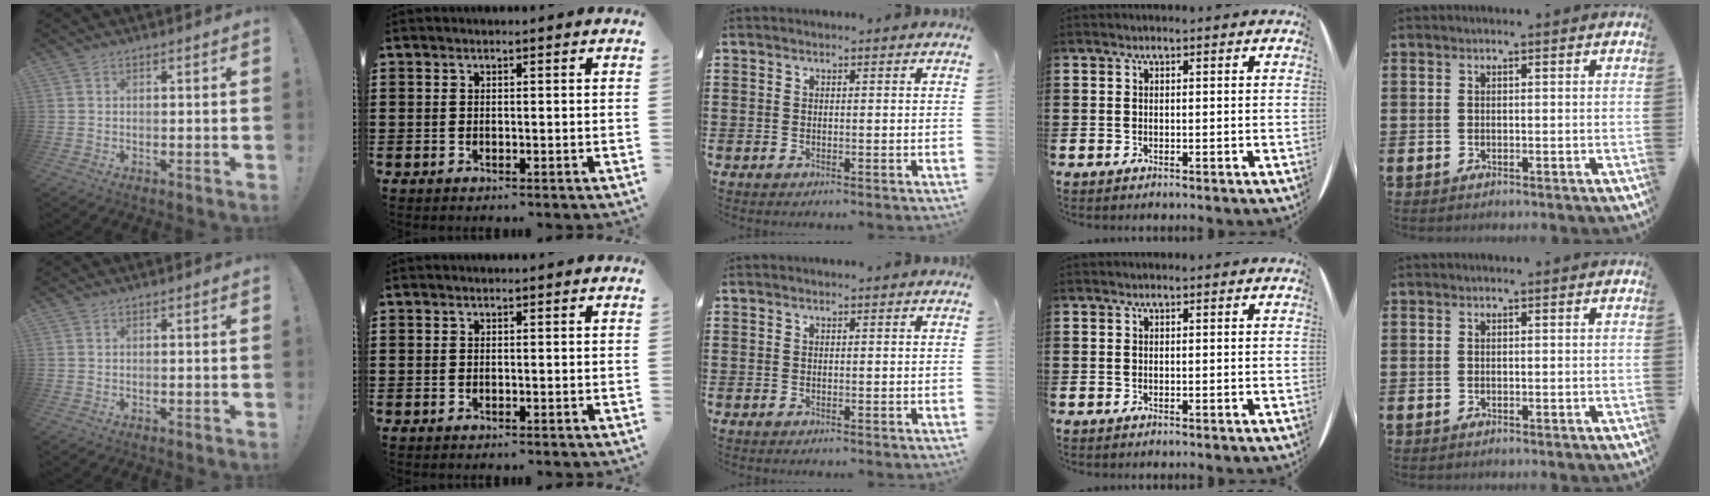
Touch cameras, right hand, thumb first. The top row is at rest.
{}